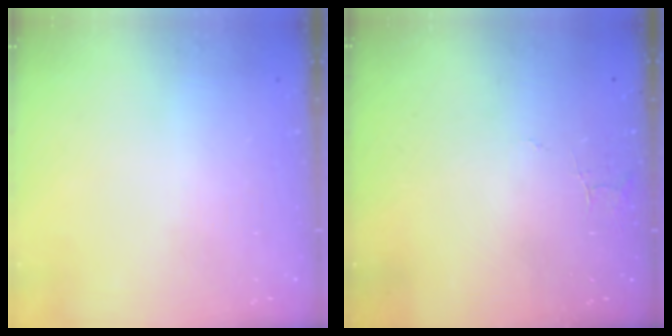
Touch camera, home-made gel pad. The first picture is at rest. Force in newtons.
{"total": 3.8, "press": 3.8, "slide": 0.4}